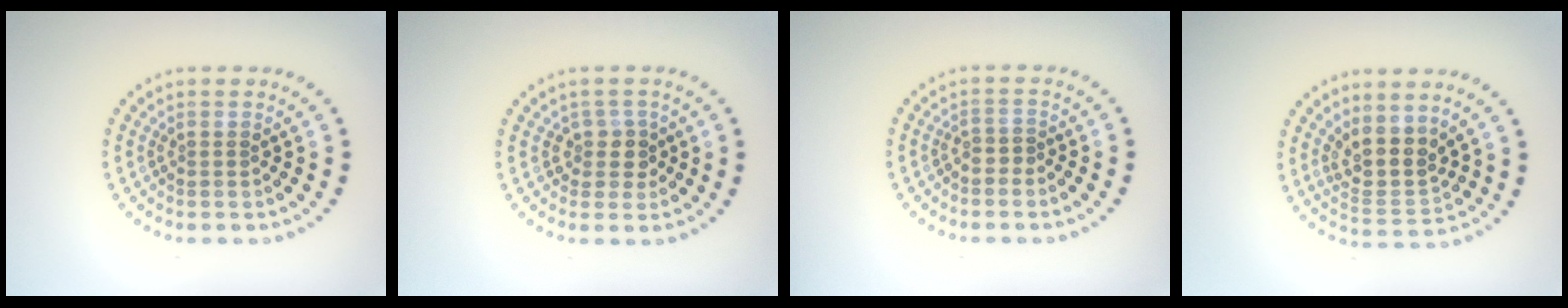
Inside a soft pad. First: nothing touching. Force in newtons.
{"total": 2.0, "press": 1.6, "slide": 1.3}
{"total": 0.8, "press": 0.5, "slide": 0.6}
{"total": 3.7, "press": 3.1, "slide": 2.1}